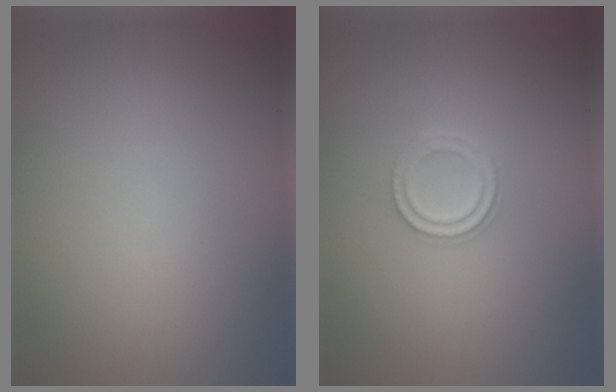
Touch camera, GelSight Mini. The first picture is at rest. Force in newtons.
{"total": 2.2, "press": 2.2, "slide": 0.5}